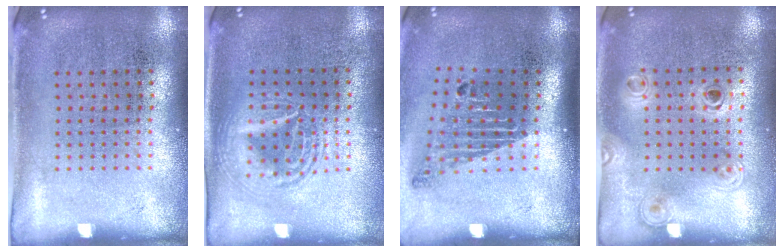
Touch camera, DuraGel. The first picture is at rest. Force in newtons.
{"total": 1.7, "press": 1.7, "slide": 0.2}
{"total": 1.8, "press": 1.2, "slide": 1.3}
{"total": 1.2, "press": 1.1, "slide": 0.6}